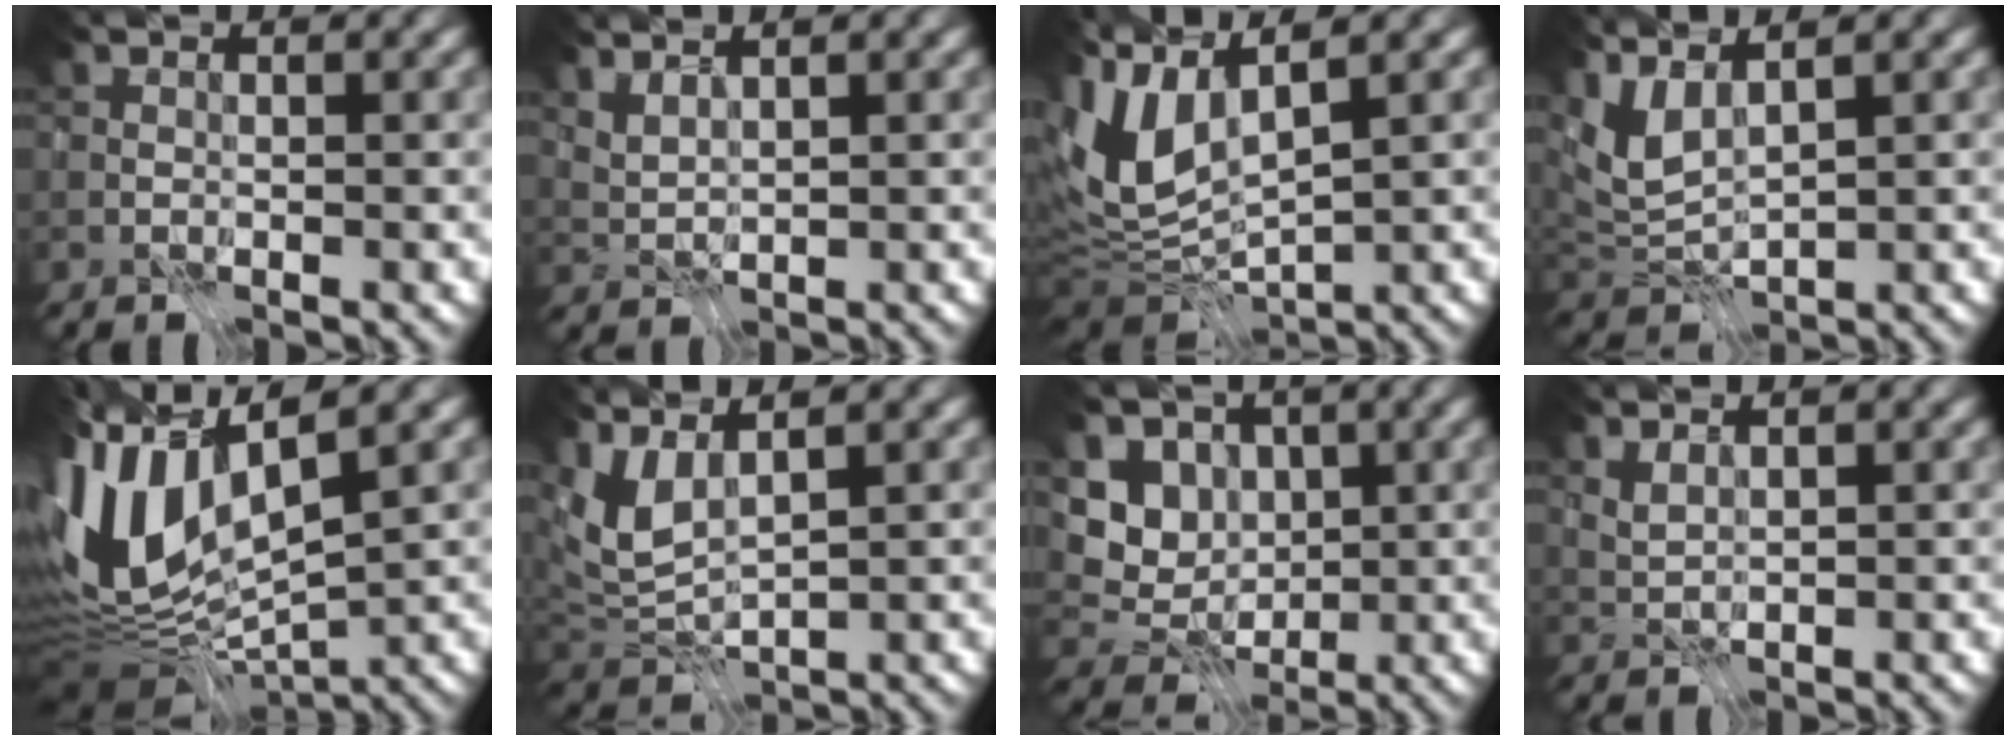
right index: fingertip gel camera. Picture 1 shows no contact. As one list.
[{"total": 2.1, "force": [1.8, 0.3, 1.0], "torque": [-0.025, -0.003, 0.039]}, {"total": 8.2, "force": [2.0, 3.6, 7.1], "torque": [-0.179, 0.002, 0.034]}, {"total": 4.2, "force": [2.1, 1.5, 3.3], "torque": [-0.085, 0.004, 0.041]}, {"total": 11.3, "force": [-0.1, 5.4, 10.0], "torque": [-0.223, -0.003, -0.005]}, {"total": 4.3, "force": [1.8, 1.7, 3.5], "torque": [-0.090, 0.002, 0.036]}, {"total": 4.8, "force": [0.7, 4.0, 2.6], "torque": [-0.049, -0.008, 0.001]}, {"total": 1.4, "force": [1.1, 0.1, 0.8], "torque": [-0.019, -0.002, 0.028]}]